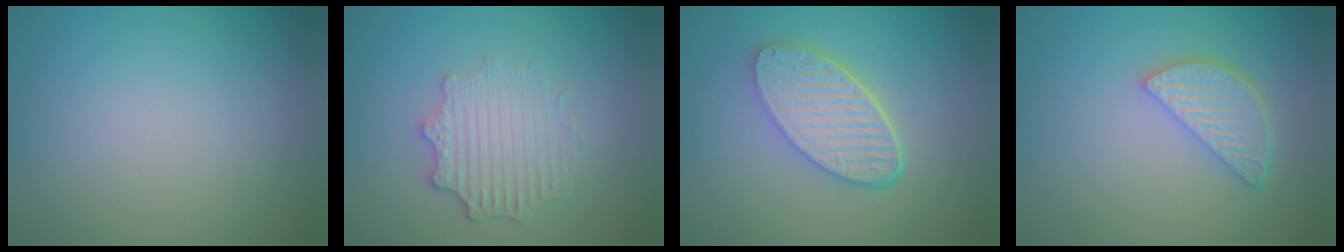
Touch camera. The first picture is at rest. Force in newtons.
{"total": 3.6, "press": 2.9, "slide": 2.2}
{"total": 5.6, "press": 4.5, "slide": 3.3}
{"total": 3.6, "press": 3.1, "slide": 1.9}